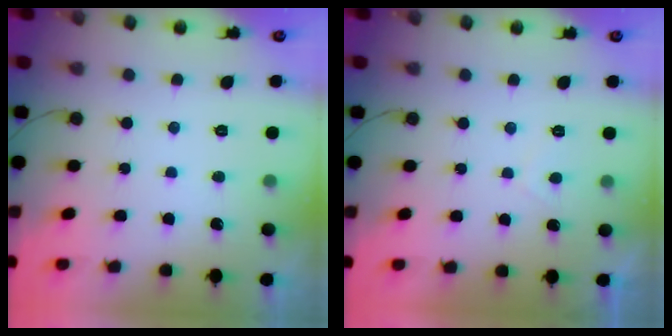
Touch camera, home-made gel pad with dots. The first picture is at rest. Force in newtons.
{"total": 1.6, "press": 1.6, "slide": 0.5}